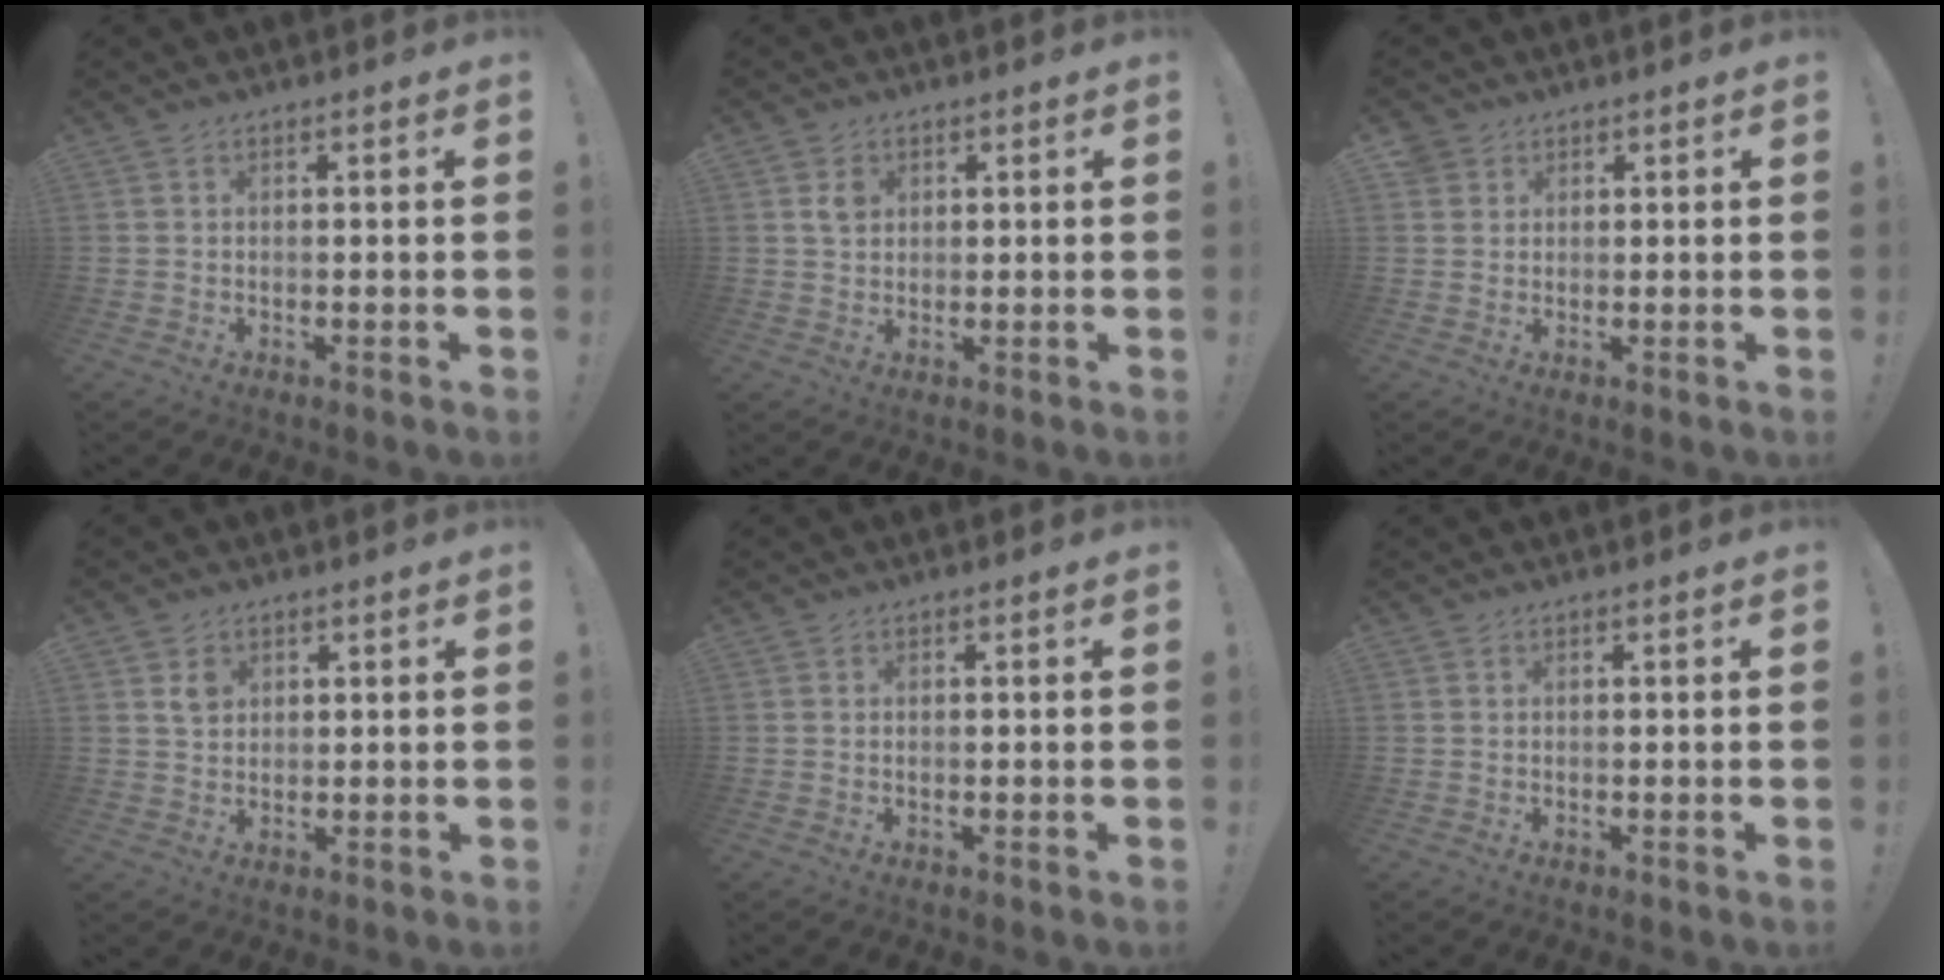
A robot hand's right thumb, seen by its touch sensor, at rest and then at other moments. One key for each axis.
{"total": 3.7, "fx": 1.6, "fy": 3.0, "fz": 1.4, "tx": -0.009, "ty": -0.005, "tz": 0.026}
{"total": 2.9, "fx": 1.8, "fy": 2.3, "fz": 0.5, "tx": -0.002, "ty": -0.009, "tz": 0.032}
{"total": 3.7, "fx": 1.9, "fy": 2.9, "fz": 1.2, "tx": -0.006, "ty": -0.008, "tz": 0.033}
{"total": 0.0}
{"total": 0.0}